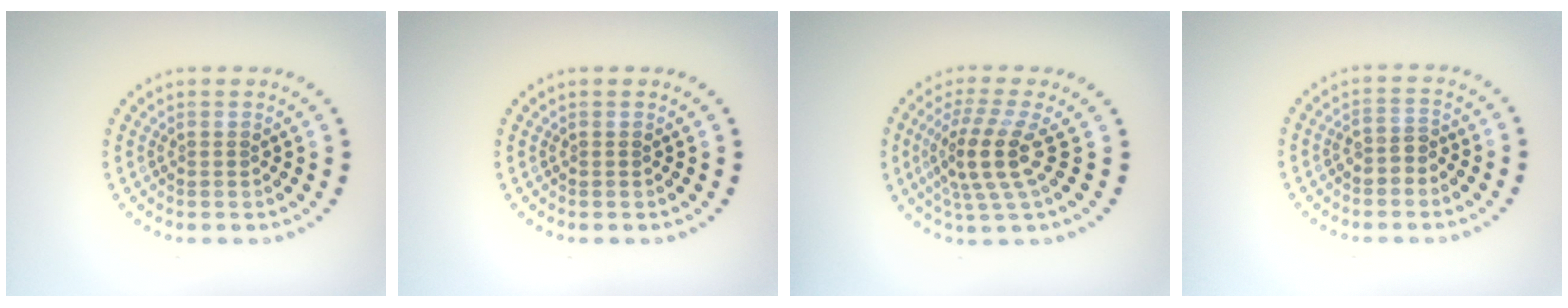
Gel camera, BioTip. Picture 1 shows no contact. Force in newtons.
{"total": 0.0}
{"total": 4.2, "press": 3.4, "slide": 2.4}
{"total": 1.8, "press": 1.6, "slide": 0.9}